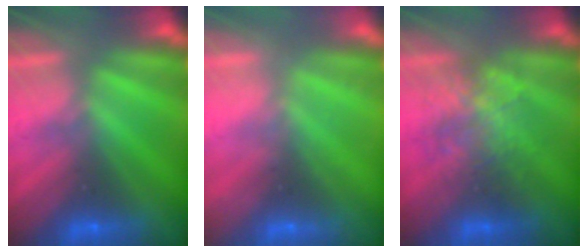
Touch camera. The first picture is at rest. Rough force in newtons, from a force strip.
{"total": 2.3}
{"total": 2.2}